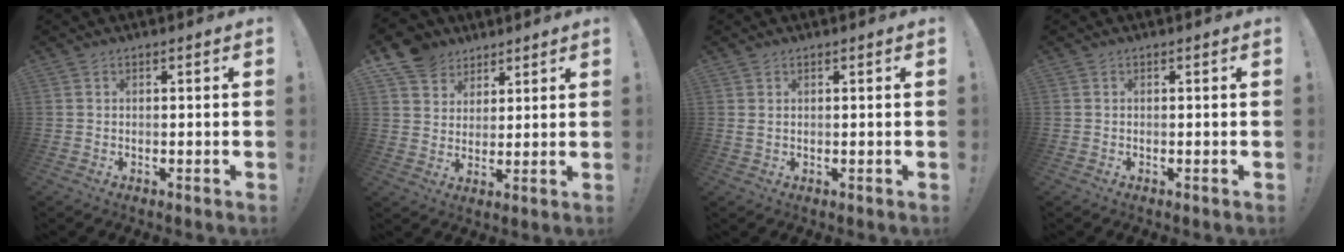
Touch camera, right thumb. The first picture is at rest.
{"total": 9.0, "force": [6.2, 6.5, 1.4], "torque": [-0.023, -0.047, 0.123]}
{"total": 1.2, "force": [0.8, 0.6, 0.8], "torque": [-0.017, 0.002, 0.014]}
{"total": 0.0}